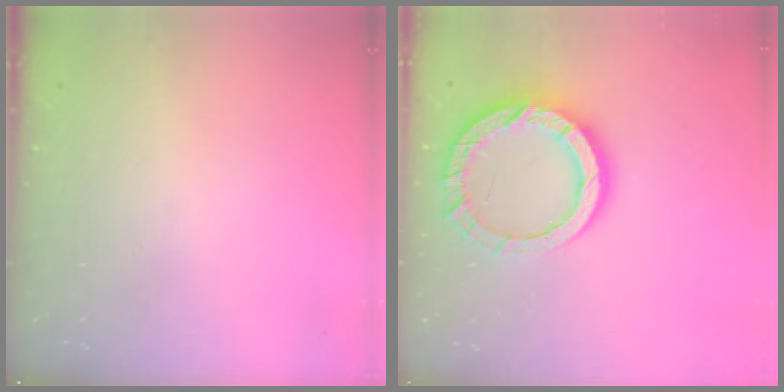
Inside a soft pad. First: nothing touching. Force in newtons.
{"total": 15.0, "press": 14.9, "slide": 1.3}